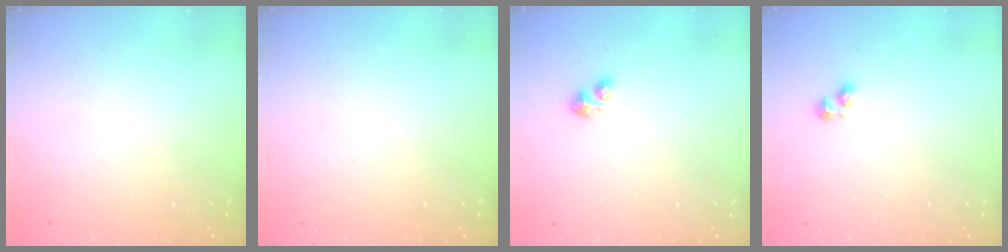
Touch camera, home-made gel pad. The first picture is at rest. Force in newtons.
{"total": 0.0}
{"total": 3.1, "press": 3.0, "slide": 0.5}
{"total": 2.5, "press": 2.5, "slide": 0.2}